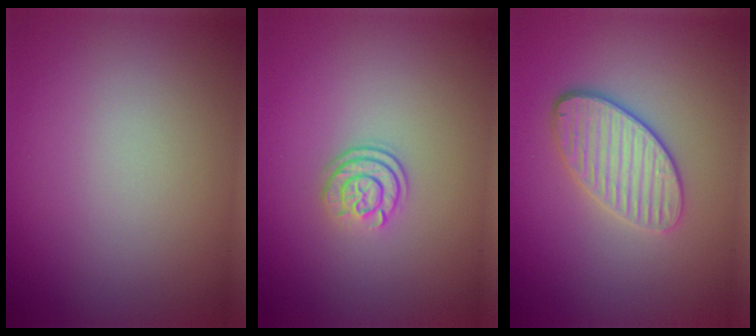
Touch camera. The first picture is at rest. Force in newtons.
{"total": 2.4, "press": 1.8, "slide": 1.6}
{"total": 3.9, "press": 3.3, "slide": 2.0}